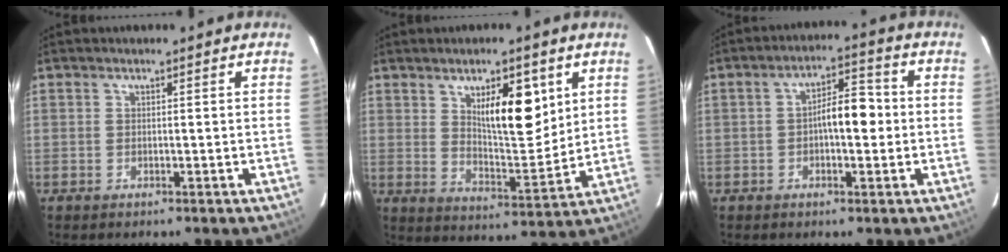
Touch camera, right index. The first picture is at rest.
{"total": 10.5, "force": [4.3, 3.4, 9.0], "torque": [-0.144, -0.008, 0.081]}
{"total": 6.5, "force": [-0.5, 2.3, 6.1], "torque": [-0.099, 0.023, -0.008]}